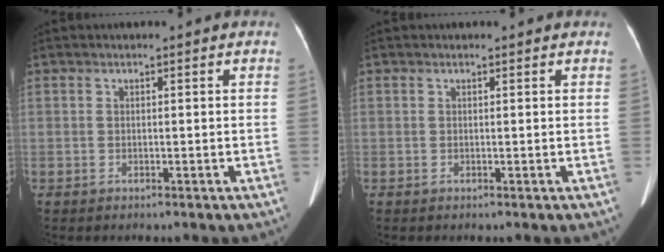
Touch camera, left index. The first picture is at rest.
{"total": 0.6, "force": [0.6, 0.2, 0.1], "torque": [-0.008, 0.004, 0.007]}